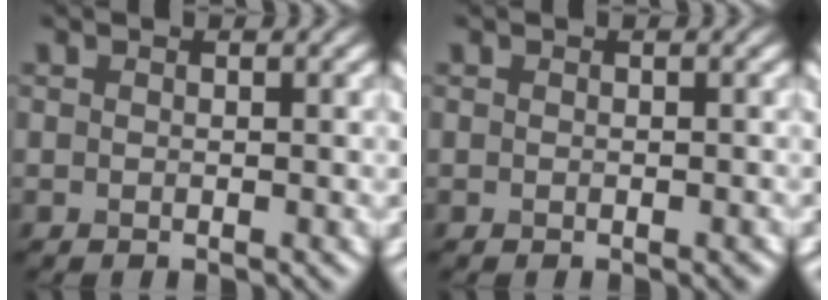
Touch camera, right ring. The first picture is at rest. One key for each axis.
{"total": 0.0}